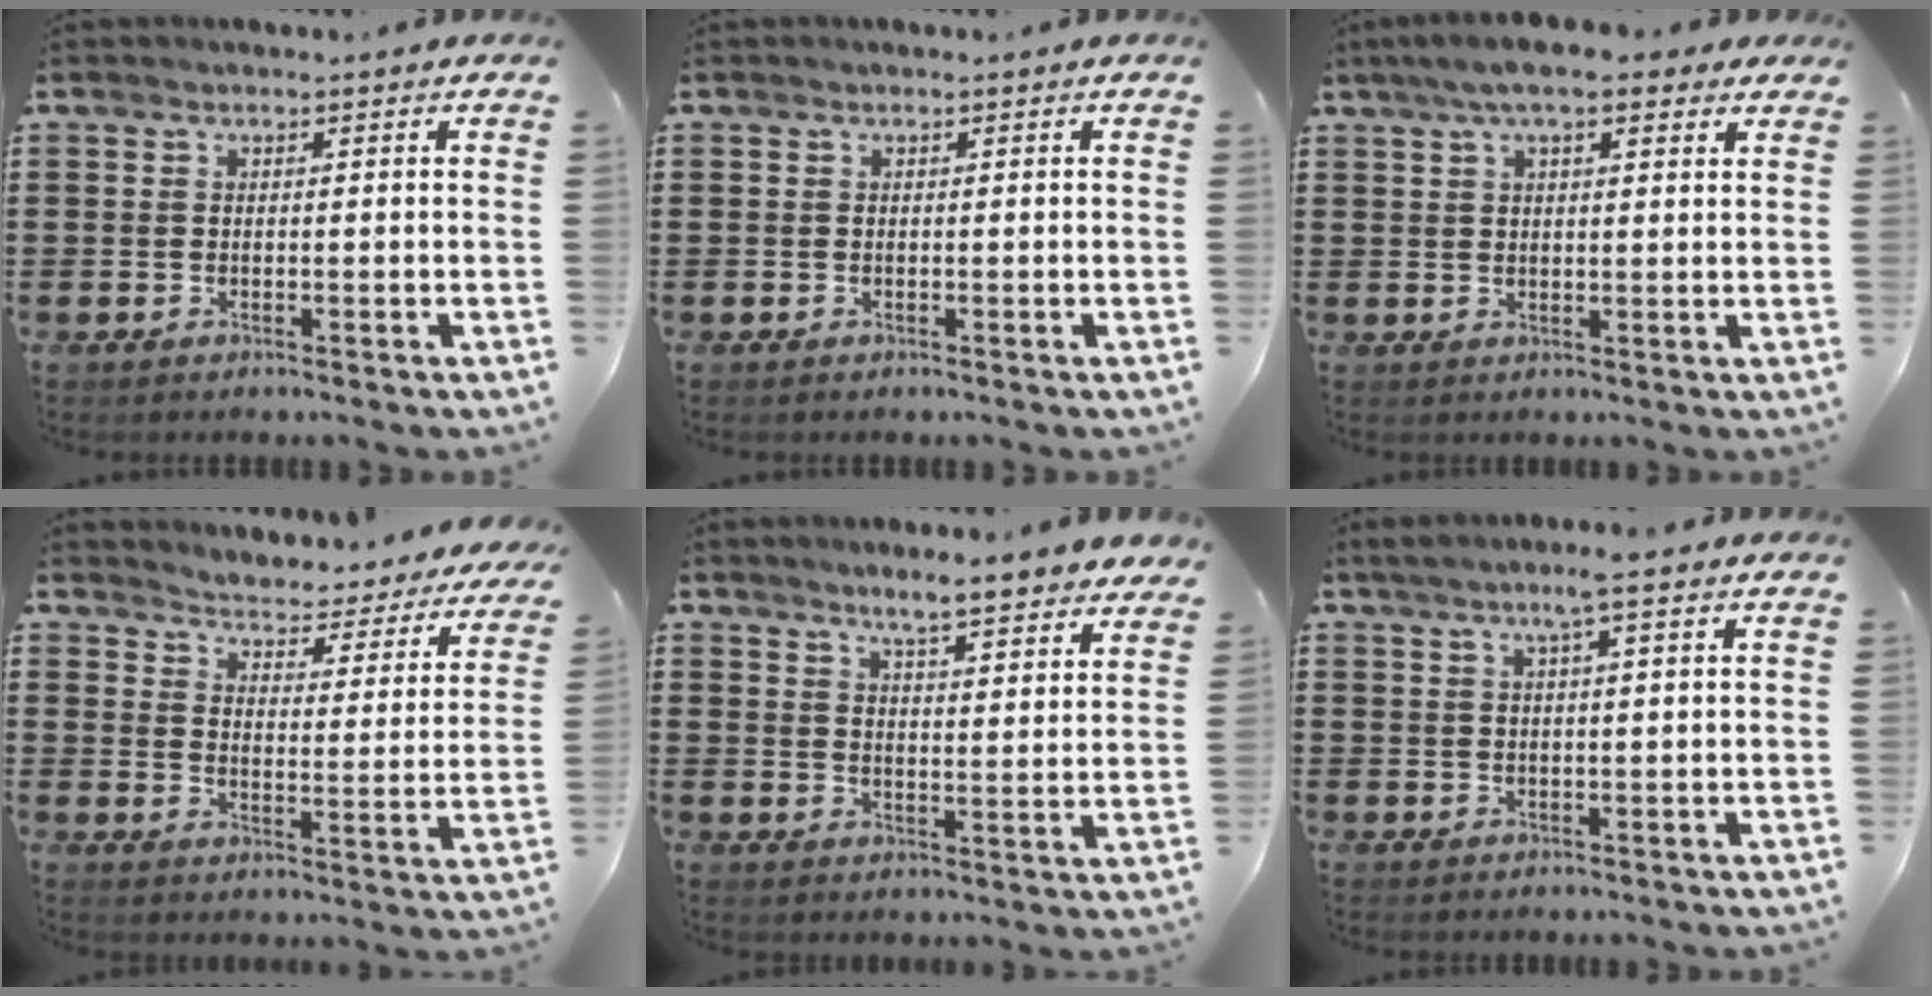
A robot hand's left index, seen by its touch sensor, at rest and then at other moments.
{"total": 0.0}
{"total": 6.0, "force": [4.0, 1.5, 4.2], "torque": [-0.083, 0.005, 0.068]}
{"total": 3.5, "force": [3.5, 0.0, -0.2], "torque": [-0.021, -0.037, 0.051]}
{"total": 5.1, "force": [4.8, -0.4, 1.6], "torque": [-0.045, -0.026, 0.079]}
{"total": 3.8, "force": [2.0, -0.3, 3.2], "torque": [-0.066, 0.001, 0.034]}